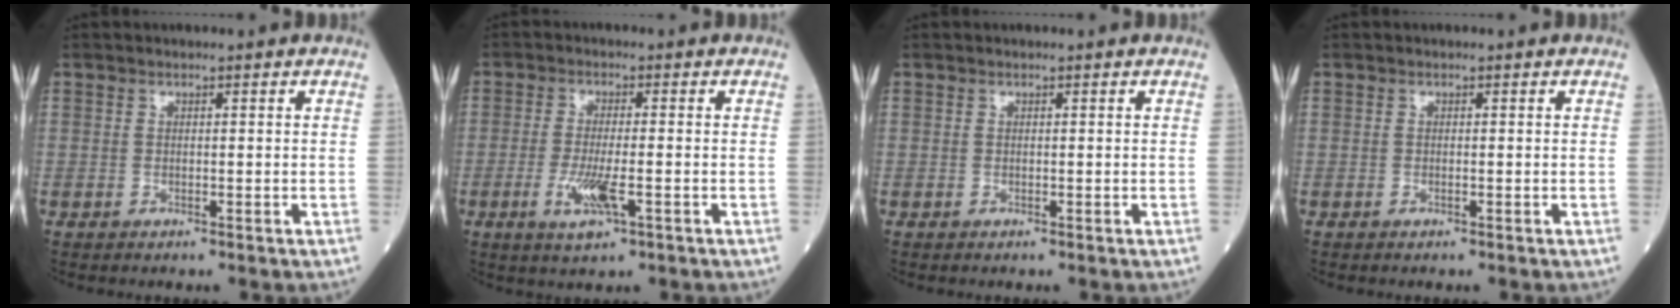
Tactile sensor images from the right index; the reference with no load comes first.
{"total": 5.4, "force": [-2.0, 0.9, 5.0], "torque": [-0.109, -0.011, -0.032]}
{"total": 0.0}
{"total": 0.0}